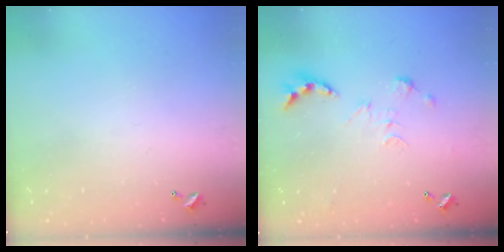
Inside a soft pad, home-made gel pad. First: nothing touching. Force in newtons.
{"total": 0.0}